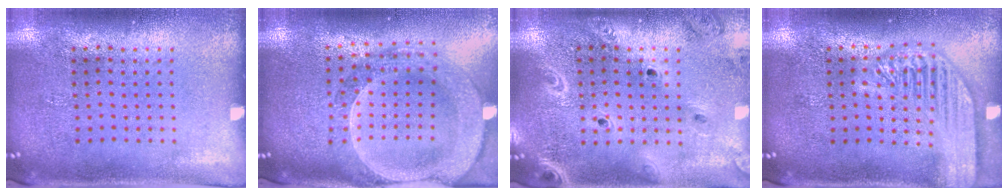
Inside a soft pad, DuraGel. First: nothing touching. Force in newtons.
{"total": 2.7, "press": 2.4, "slide": 1.2}
{"total": 2.2, "press": 2.0, "slide": 0.9}
{"total": 2.5, "press": 2.5, "slide": 0.2}